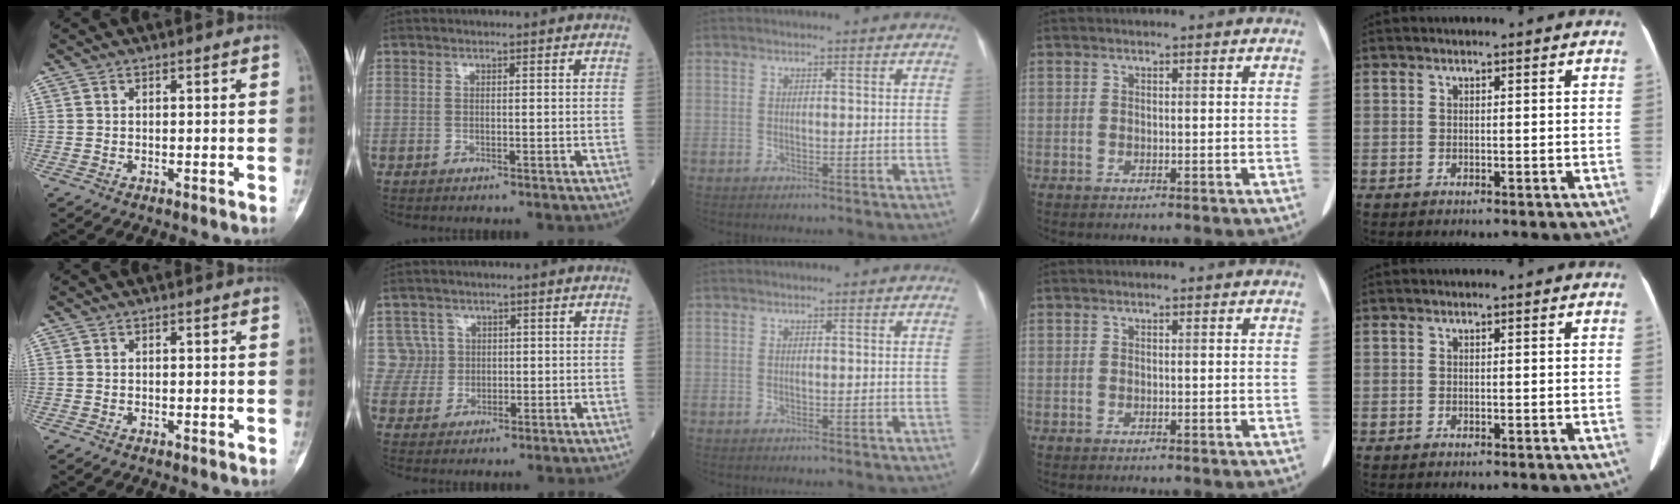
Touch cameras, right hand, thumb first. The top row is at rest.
{"index": {"total": 3.9, "force": [1.1, 3.7, -0.6], "torque": [0.025, 0.010, 0.021]}}